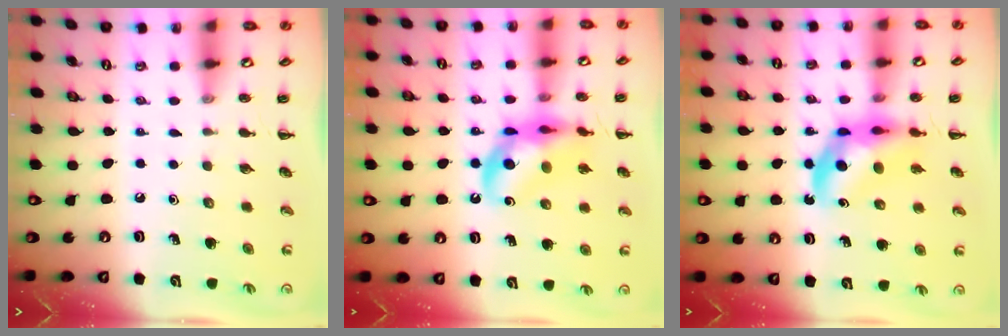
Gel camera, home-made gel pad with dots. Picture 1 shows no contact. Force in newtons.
{"total": 15.6, "press": 15.1, "slide": 3.8}
{"total": 8.7, "press": 8.3, "slide": 2.7}